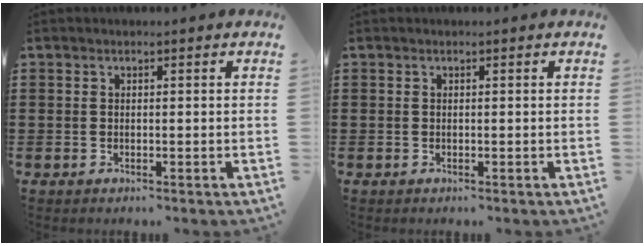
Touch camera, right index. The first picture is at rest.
{"total": 0.0}